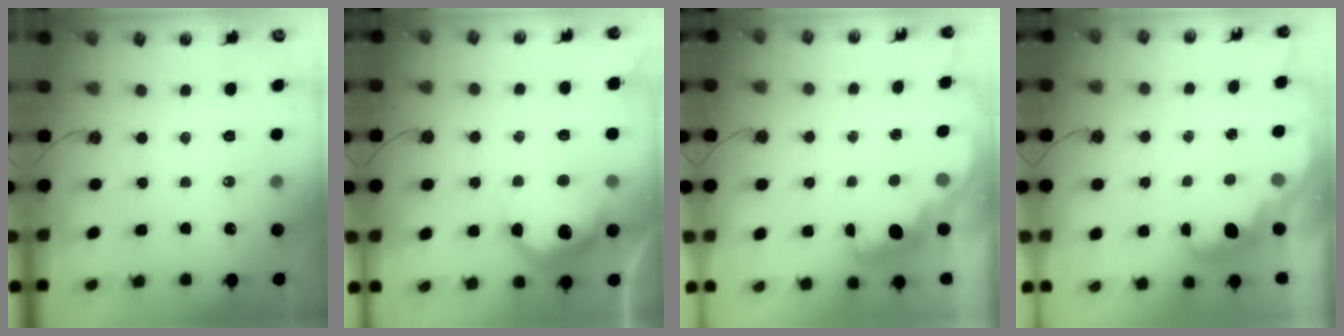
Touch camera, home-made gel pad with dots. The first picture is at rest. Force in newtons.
{"total": 14.6, "press": 14.6, "slide": 1.0}
{"total": 2.6, "press": 2.6, "slide": 0.5}
{"total": 3.0, "press": 3.0, "slide": 0.6}